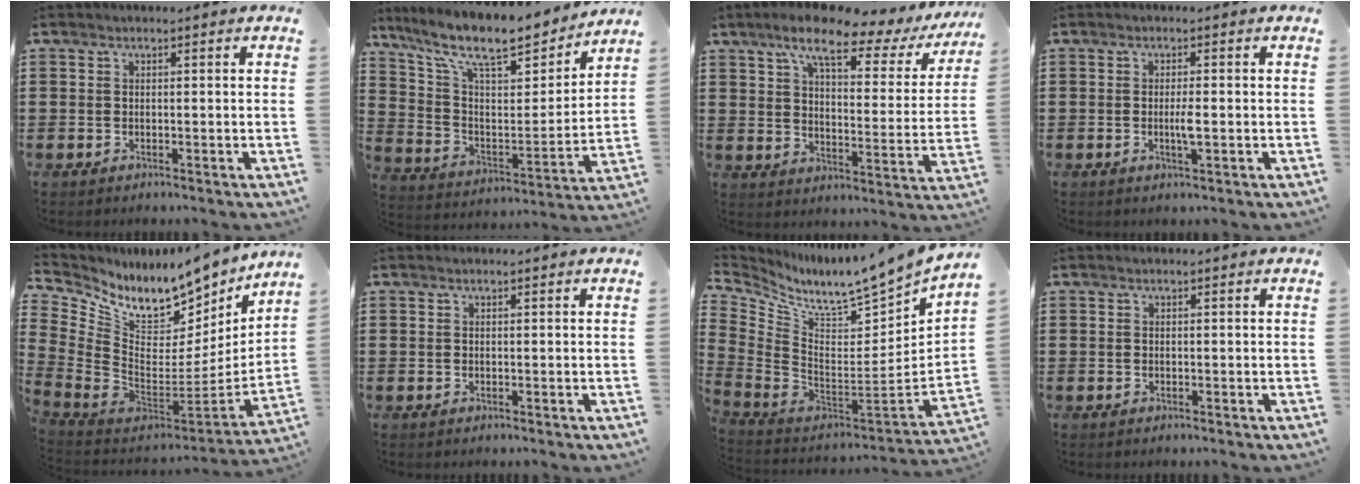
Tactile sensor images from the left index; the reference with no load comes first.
{"total": 12.1, "force": [10.0, 2.8, 6.3], "torque": [-0.157, -0.059, 0.170]}
{"total": 10.3, "force": [7.5, 2.2, 6.8], "torque": [-0.129, -0.036, 0.116]}
{"total": 2.5, "force": [-0.4, 0.2, 2.5], "torque": [-0.045, -0.001, -0.008]}
{"total": 9.7, "force": [8.1, 3.4, 4.0], "torque": [-0.108, -0.081, 0.141]}
{"total": 0.0}
{"total": 7.3, "force": [6.1, 0.0, 3.9], "torque": [-0.091, -0.072, 0.090]}
{"total": 0.0}